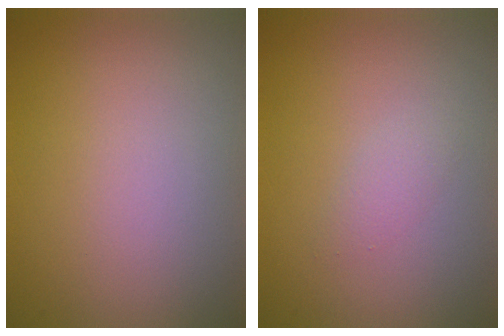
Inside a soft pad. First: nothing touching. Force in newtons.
{"total": 1.1, "press": 1.1, "slide": 0.1}